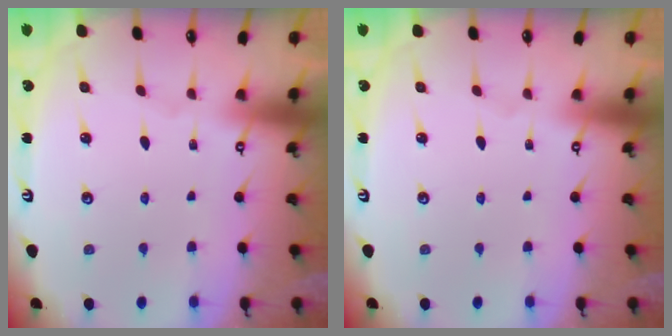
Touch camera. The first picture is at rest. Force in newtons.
{"total": 0.0}